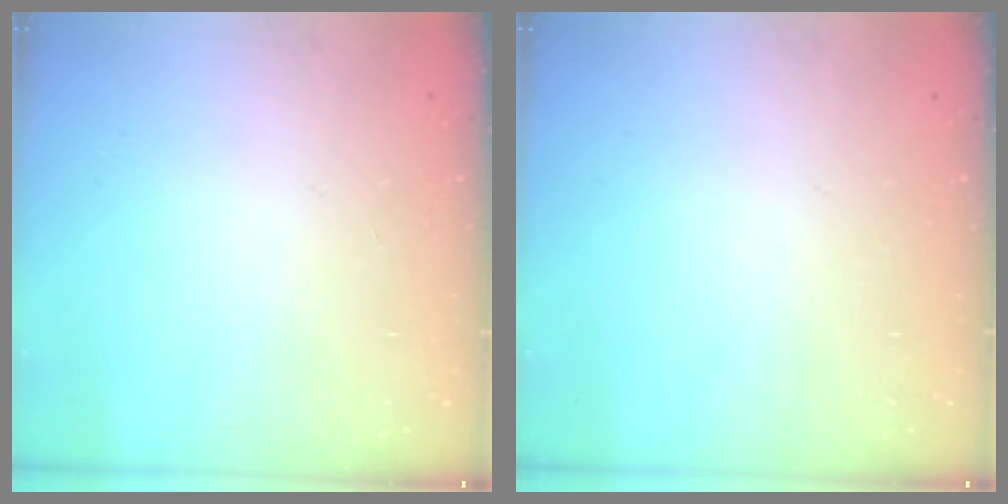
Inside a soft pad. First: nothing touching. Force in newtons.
{"total": 0.0}